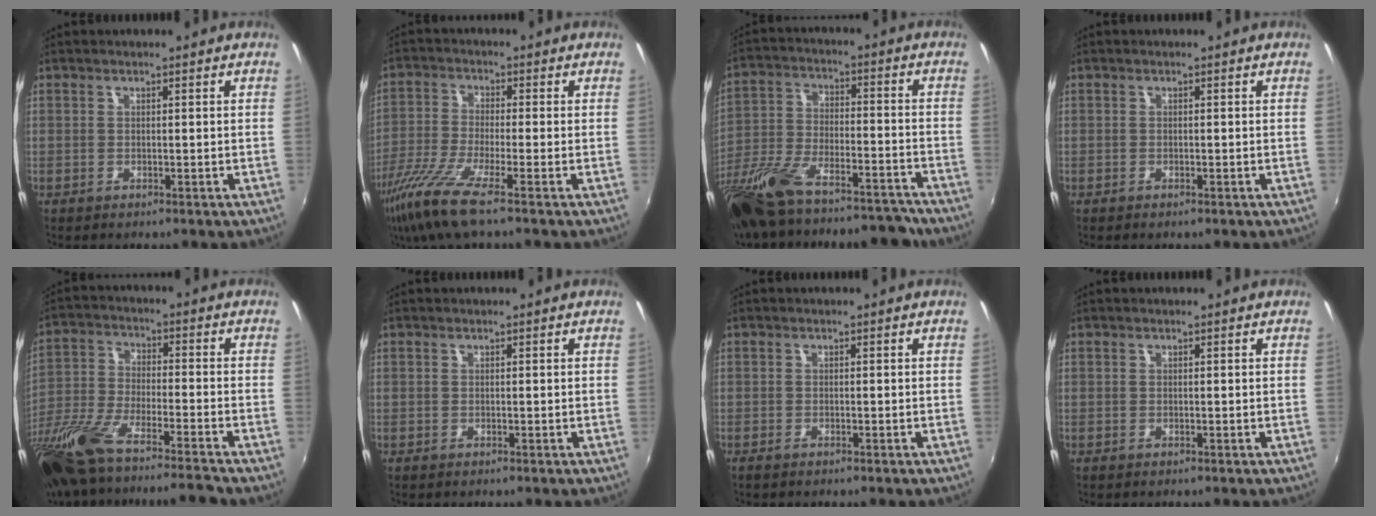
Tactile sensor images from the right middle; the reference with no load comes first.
{"total": 9.5, "force": [-6.3, 0.4, 7.2], "torque": [-0.166, -0.028, -0.125]}
{"total": 23.9, "force": [-19.4, 7.5, 11.8], "torque": [-0.247, -0.040, -0.309]}
{"total": 0.6, "force": [-0.4, 0.3, 0.2], "torque": [-0.005, -0.003, -0.009]}
{"total": 19.4, "force": [-15.9, 1.7, 11.0], "torque": [-0.234, -0.061, -0.290]}
{"total": 0.0}
{"total": 1.0, "force": [-0.8, 0.2, 0.4], "torque": [-0.010, -0.004, -0.017]}
{"total": 0.0}